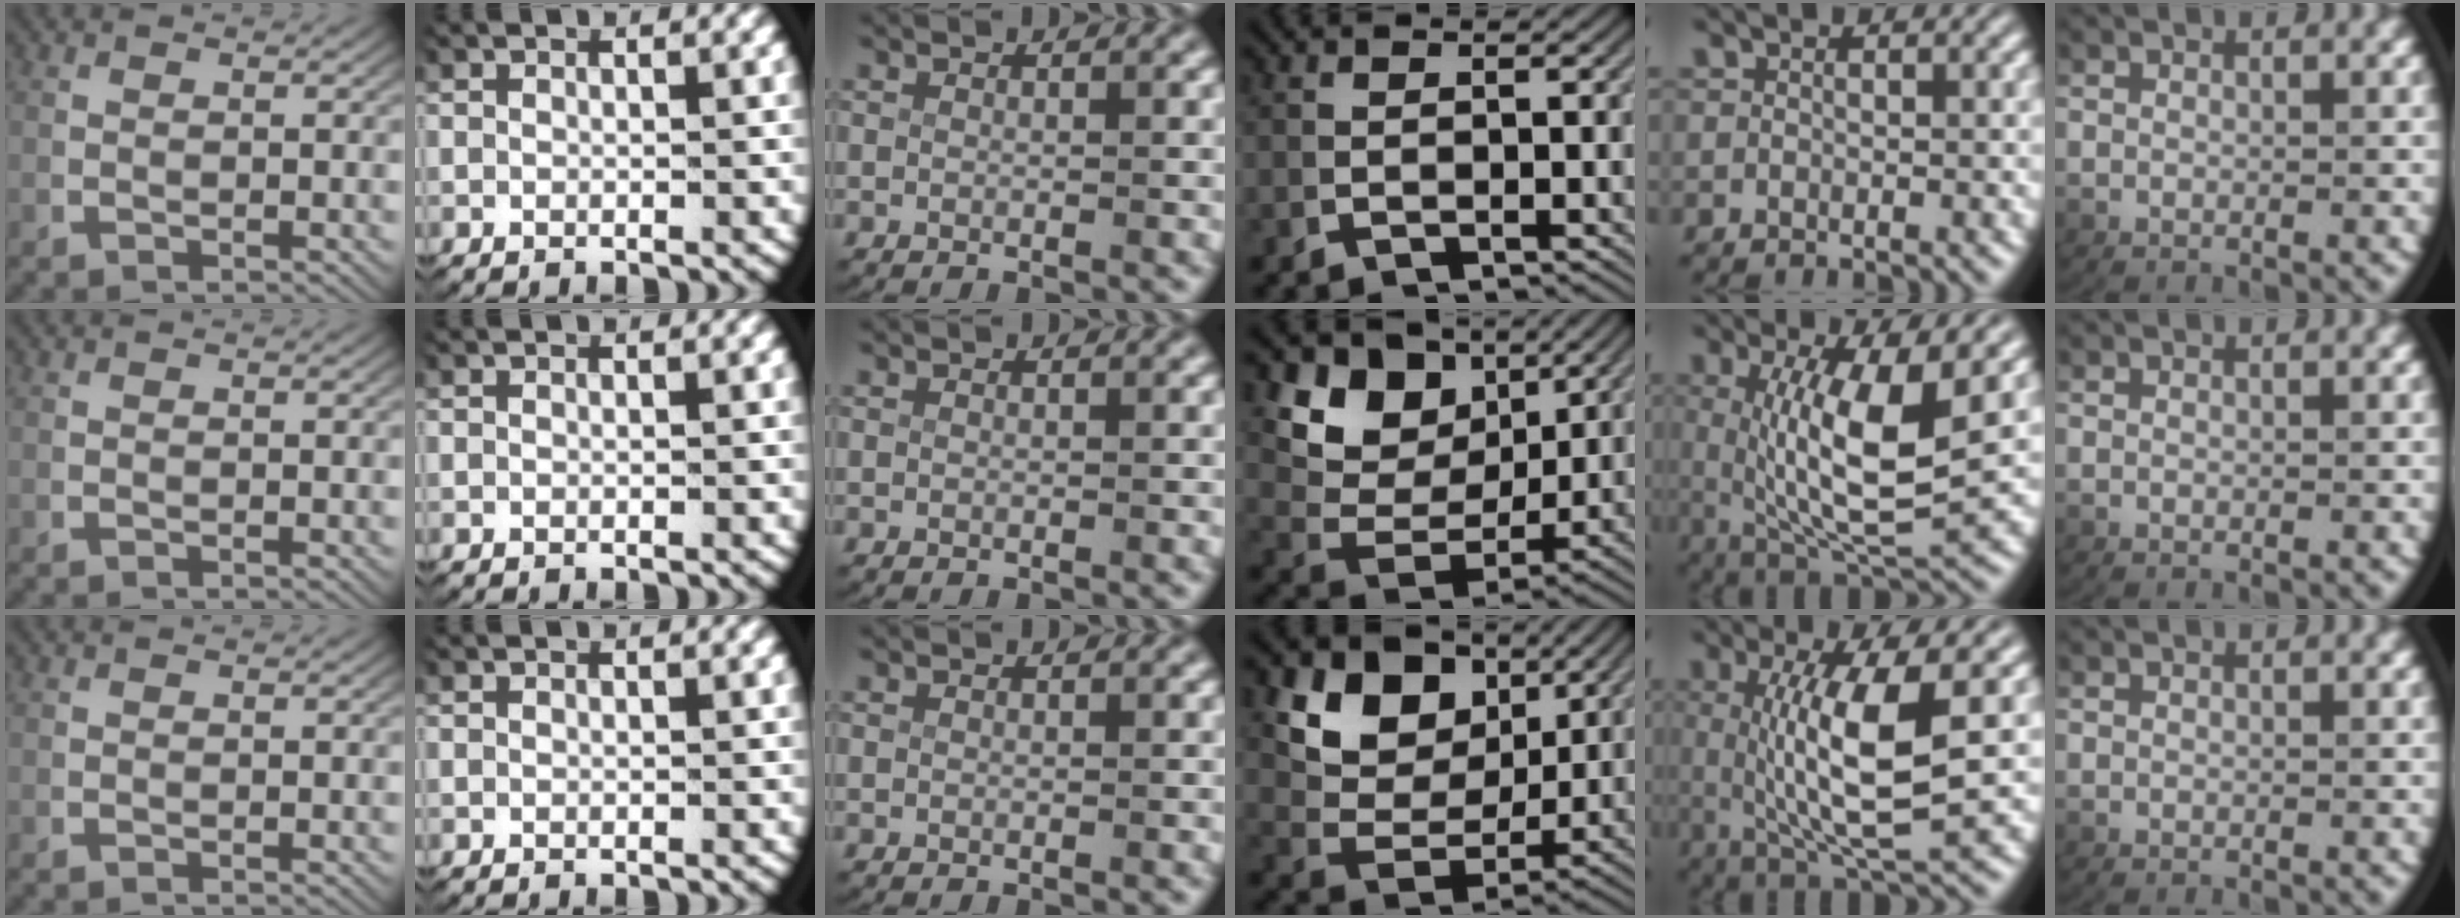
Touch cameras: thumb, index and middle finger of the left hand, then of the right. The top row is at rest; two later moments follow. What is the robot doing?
{"motion": "lift_and_place", "object": "key"}